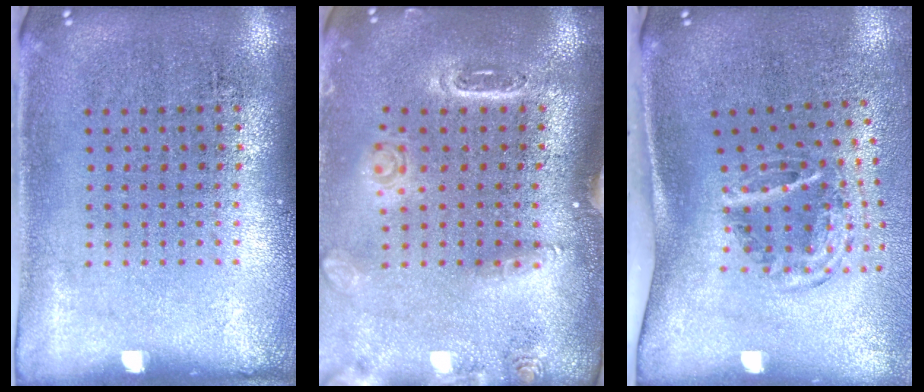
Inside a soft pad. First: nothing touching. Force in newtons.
{"total": 1.5, "press": 1.5, "slide": 0.3}
{"total": 2.0, "press": 1.2, "slide": 1.6}